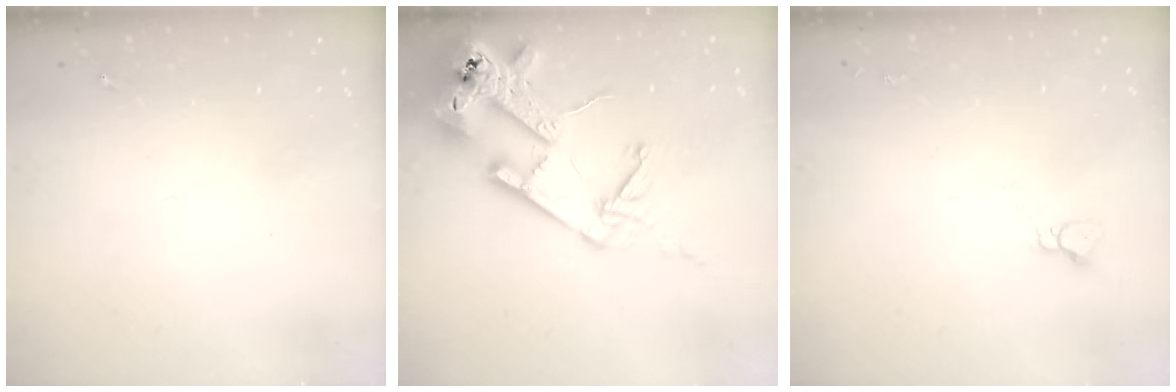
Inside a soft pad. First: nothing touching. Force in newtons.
{"total": 21.7, "press": 21.5, "slide": 2.7}
{"total": 3.6, "press": 3.6, "slide": 0.3}